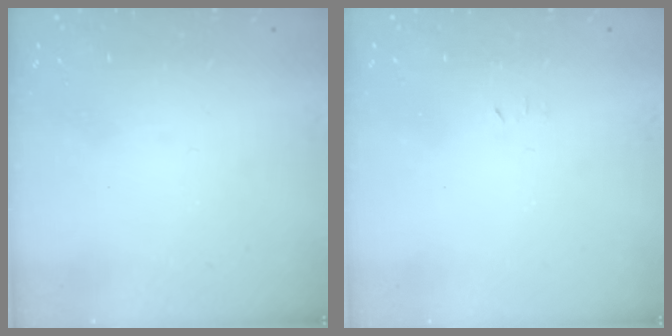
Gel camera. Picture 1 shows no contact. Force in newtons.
{"total": 2.4, "press": 2.4, "slide": 0.4}